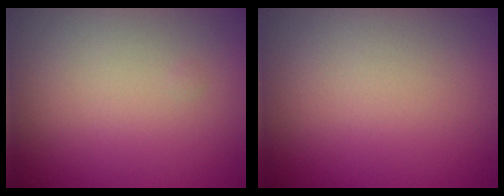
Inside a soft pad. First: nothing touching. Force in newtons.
{"total": 0.0}